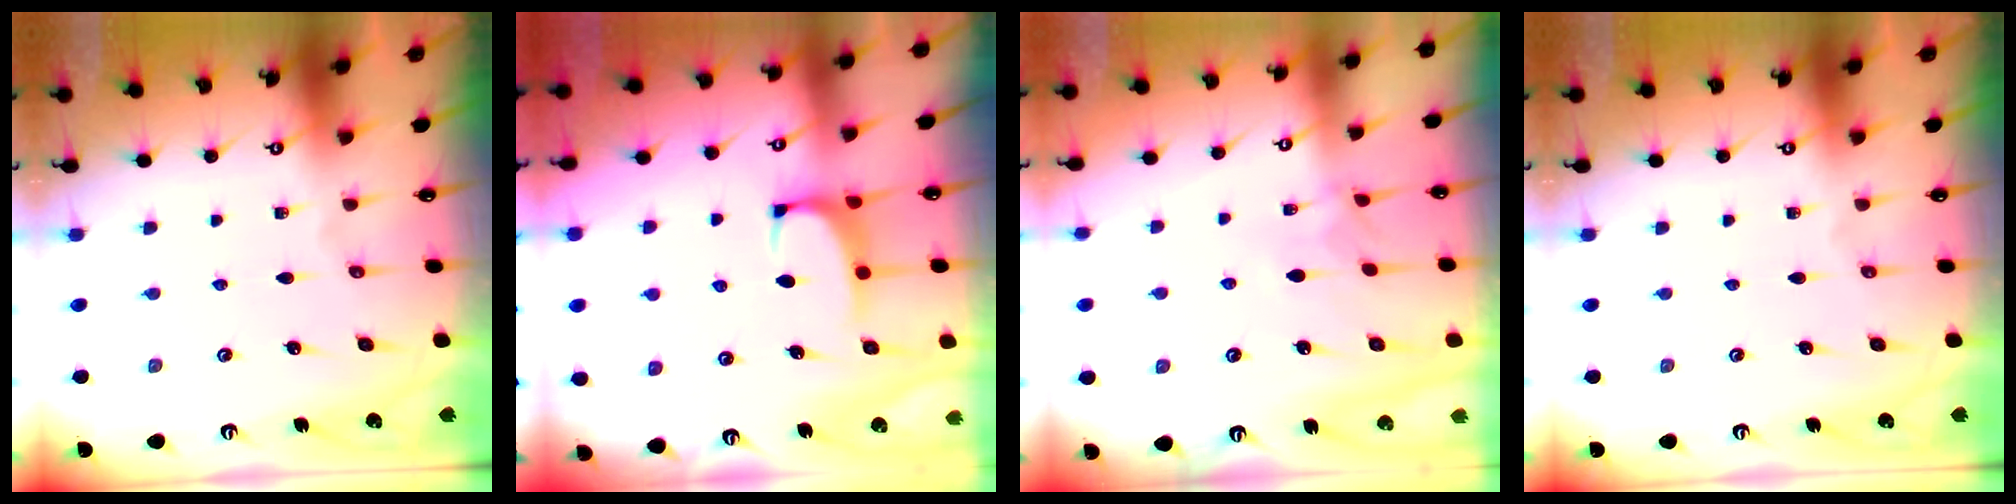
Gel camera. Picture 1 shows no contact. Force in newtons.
{"total": 0.7, "press": 0.2, "slide": 0.7}
{"total": 2.1, "press": 2.1, "slide": 0.4}
{"total": 0.0}